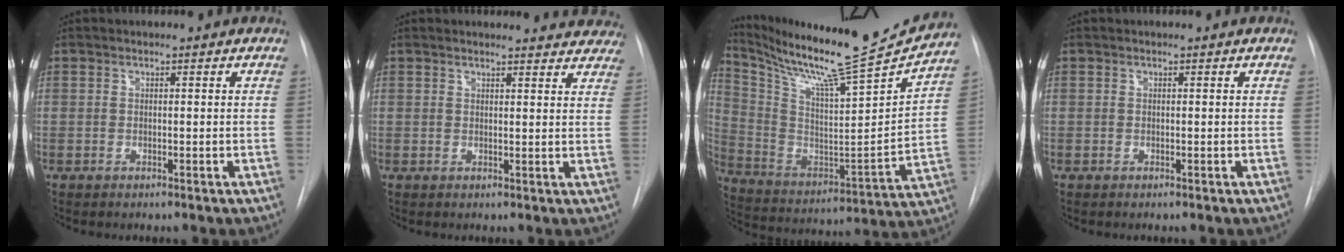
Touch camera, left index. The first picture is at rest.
{"total": 13.2, "force": [12.7, 3.0, 2.2], "torque": [0.002, -0.034, 0.114]}
{"total": 22.4, "force": [20.3, -0.4, 9.6], "torque": [-0.186, -0.077, 0.319]}
{"total": 0.0}